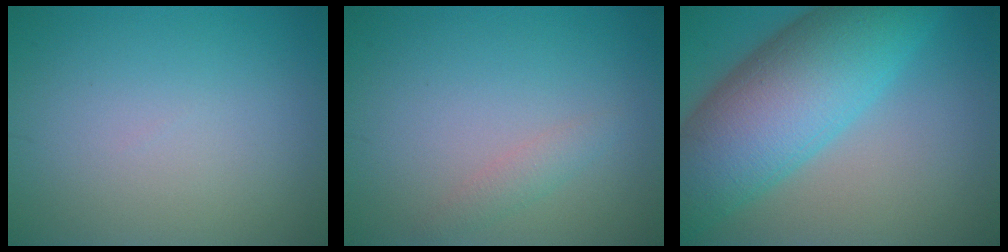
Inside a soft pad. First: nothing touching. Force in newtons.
{"total": 1.3, "press": 1.3, "slide": 0.1}
{"total": 12.5, "press": 12.5, "slide": 0.3}